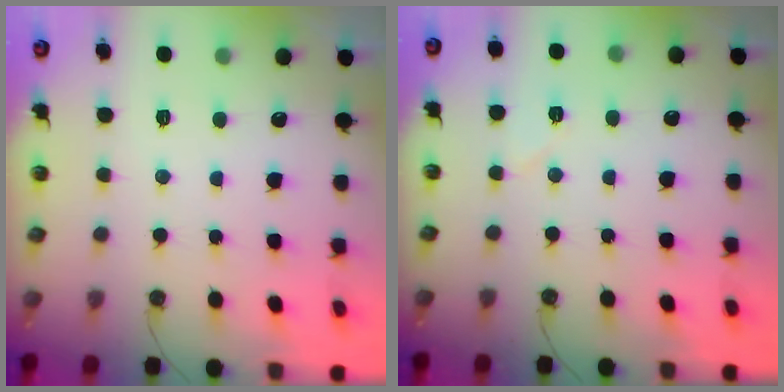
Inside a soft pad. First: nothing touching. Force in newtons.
{"total": 5.2, "press": 5.1, "slide": 0.9}